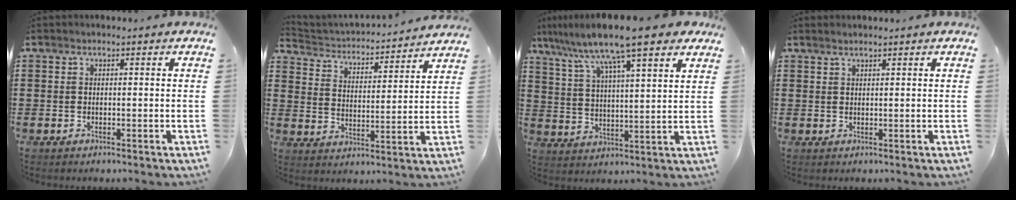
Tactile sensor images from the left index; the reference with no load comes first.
{"total": 2.8, "force": [2.8, 0.4, -0.1], "torque": [-0.021, -0.030, 0.038]}
{"total": 11.0, "force": [8.8, 1.0, 6.5], "torque": [-0.152, -0.043, 0.144]}
{"total": 1.1, "force": [1.0, 0.0, 0.5], "torque": [-0.010, 0.000, 0.018]}